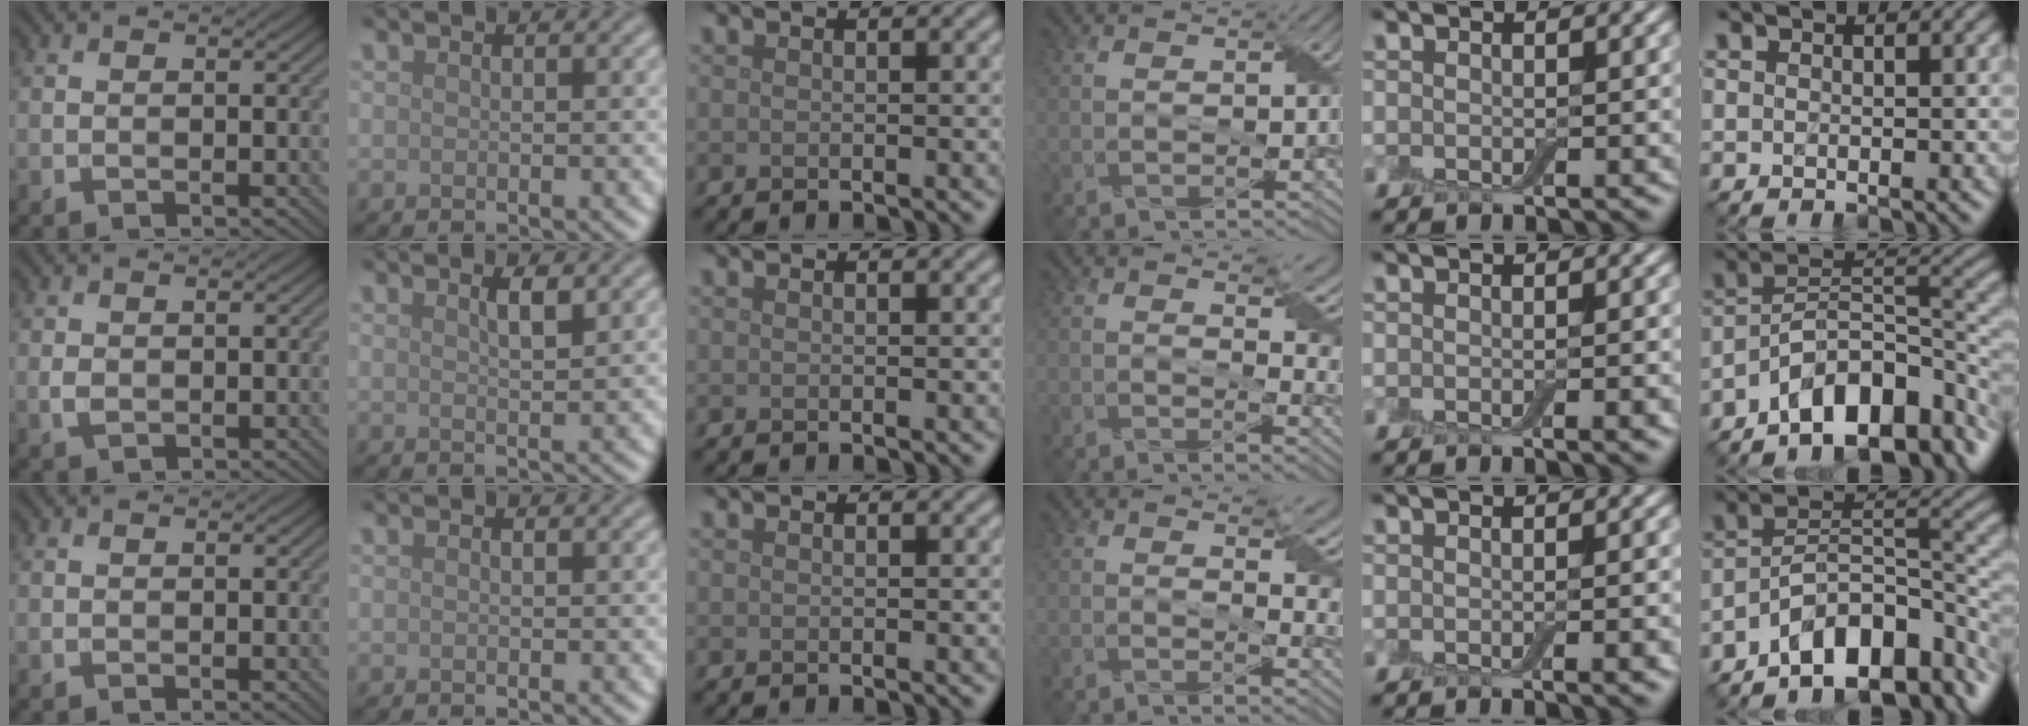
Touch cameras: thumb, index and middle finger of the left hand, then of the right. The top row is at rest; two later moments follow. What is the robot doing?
{"motion": "wrap", "object": "adhesive wrap"}